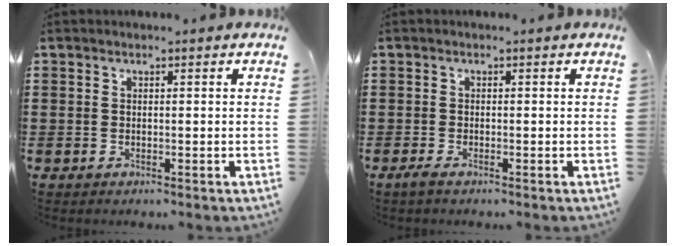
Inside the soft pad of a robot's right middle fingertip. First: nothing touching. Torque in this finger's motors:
{"motor_torque": [2.01, 0.13, 0.11, 0.05]}